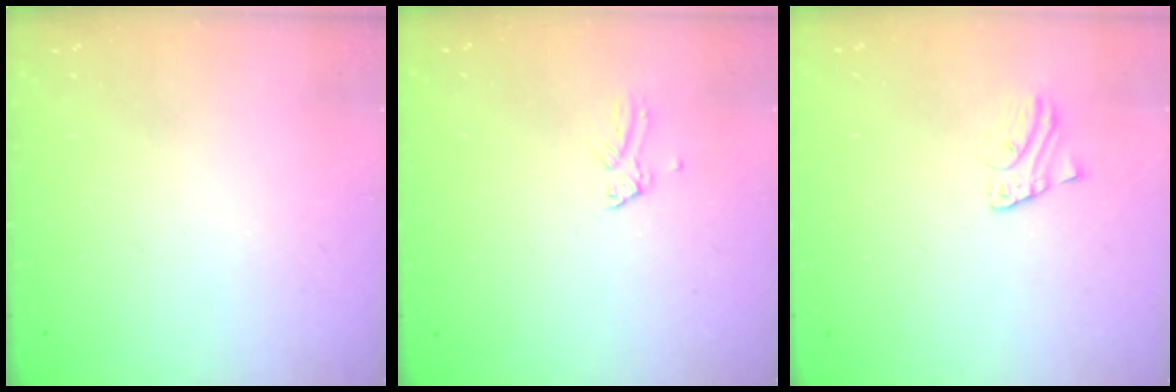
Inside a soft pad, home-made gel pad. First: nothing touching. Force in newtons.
{"total": 0.0}
{"total": 1.6, "press": 1.6, "slide": 0.1}